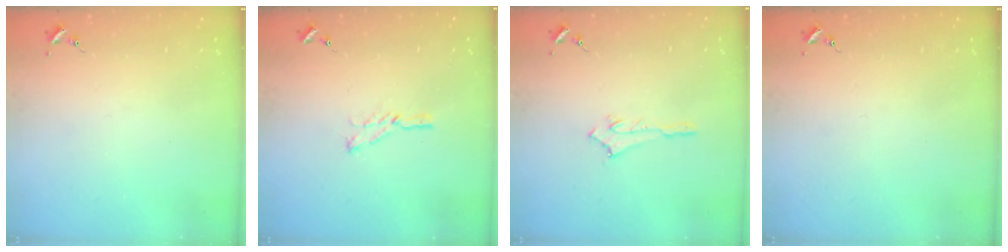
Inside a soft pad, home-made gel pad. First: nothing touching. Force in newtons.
{"total": 6.4, "press": 6.3, "slide": 0.6}
{"total": 2.5, "press": 2.5, "slide": 0.2}
{"total": 0.0}